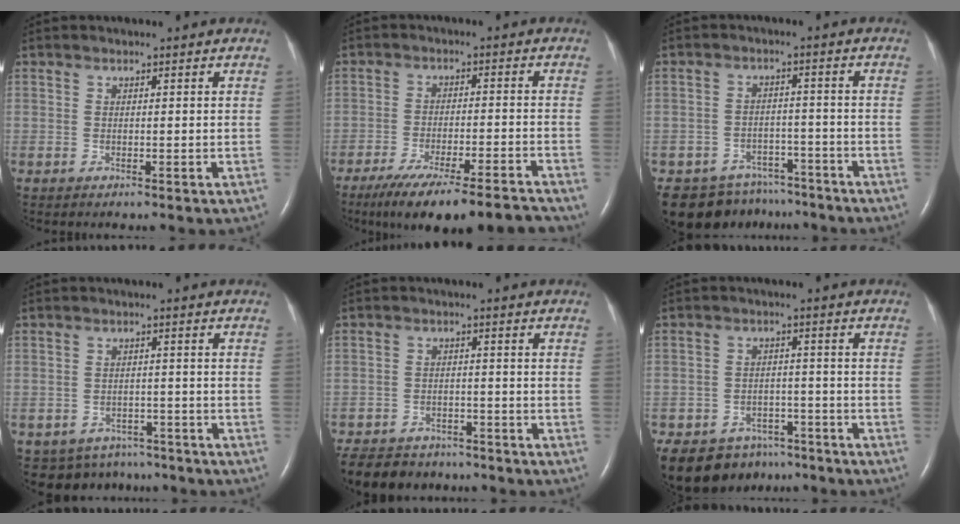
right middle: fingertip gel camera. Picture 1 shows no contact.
{"total": 16.2, "force": [-13.9, 1.4, 8.1], "torque": [-0.108, -0.017, -0.208]}
{"total": 11.4, "force": [-9.5, 5.8, 1.9], "torque": [-0.037, 0.010, -0.128]}
{"total": 7.5, "force": [-5.9, 4.6, 0.7], "torque": [-0.014, 0.011, -0.073]}
{"total": 11.7, "force": [-9.7, 5.7, 3.4], "torque": [-0.081, -0.004, -0.134]}
{"total": 11.4, "force": [-8.6, 6.9, 2.8], "torque": [-0.057, 0.009, -0.117]}